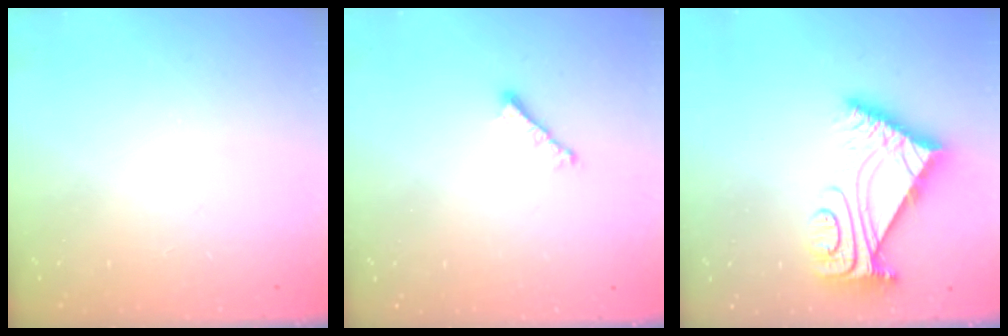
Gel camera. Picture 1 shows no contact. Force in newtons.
{"total": 2.8, "press": 2.7, "slide": 0.6}
{"total": 8.6, "press": 8.5, "slide": 1.0}